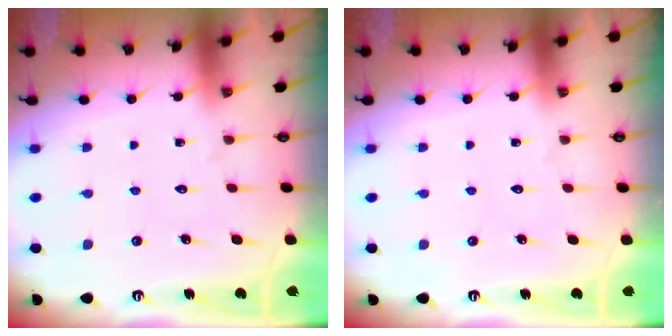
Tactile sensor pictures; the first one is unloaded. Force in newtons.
{"total": 0.0}